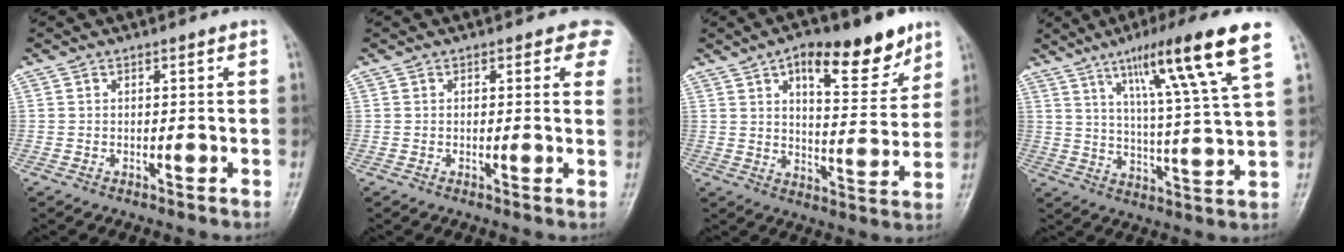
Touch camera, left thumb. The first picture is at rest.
{"total": 4.1, "force": [2.5, 2.2, 2.4], "torque": [0.007, -0.007, 0.010]}
{"total": 14.6, "force": [8.8, 6.0, 10.0], "torque": [-0.100, -0.042, 0.128]}
{"total": 16.9, "force": [9.3, 1.0, 14.0], "torque": [-0.219, -0.035, 0.144]}